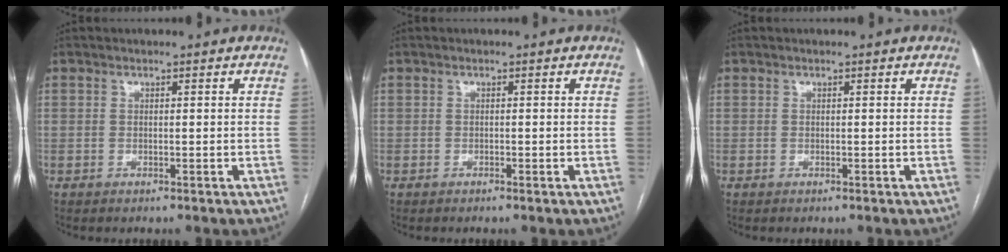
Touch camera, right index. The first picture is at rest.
{"total": 0.0}
{"total": 0.0}